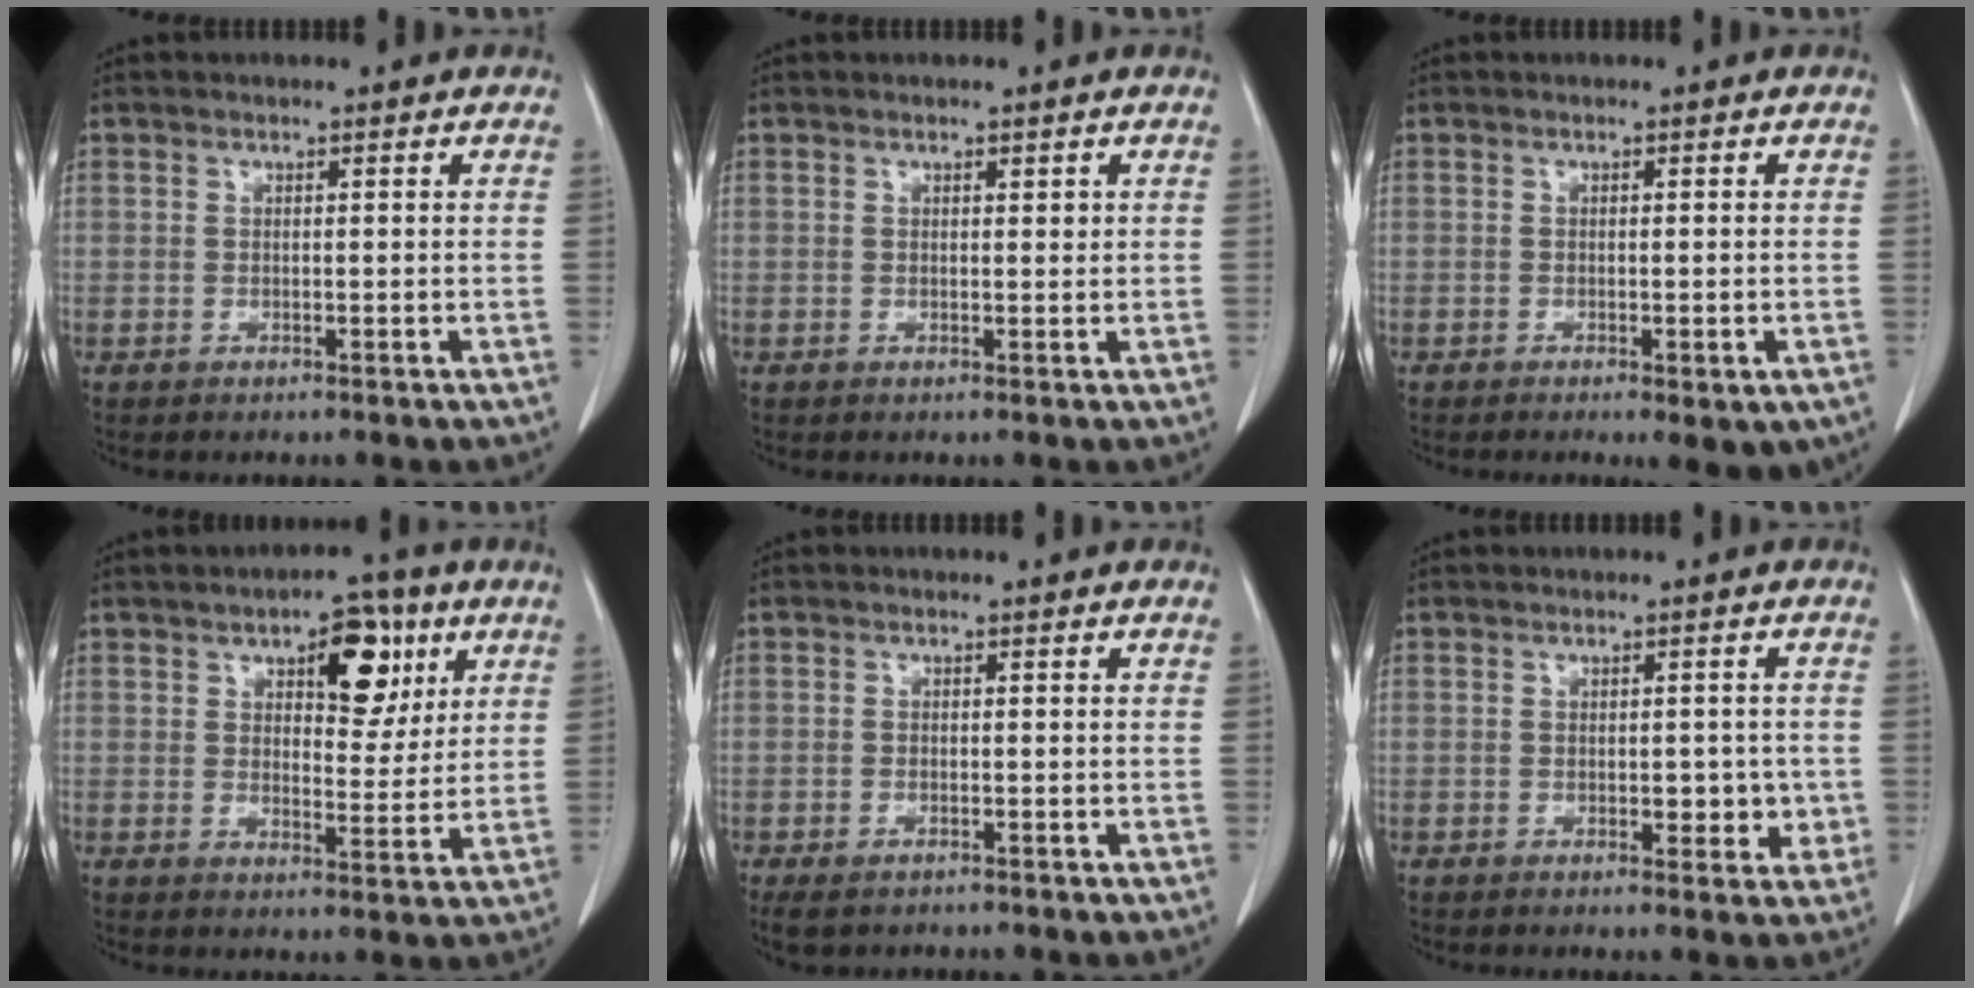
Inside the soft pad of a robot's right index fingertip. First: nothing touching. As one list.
[{"total": 0.9, "force": [0.5, 0.3, 0.7], "torque": [-0.011, -0.001, 0.006]}, {"total": 4.6, "force": [-2.4, 1.2, 3.7], "torque": [-0.042, -0.010, -0.027]}, {"total": 8.8, "force": [4.2, 3.9, 6.7], "torque": [-0.087, 0.012, 0.060]}, {"total": 3.6, "force": [-2.7, 1.6, 1.8], "torque": [-0.034, -0.009, -0.037]}, {"total": 3.9, "force": [-0.7, 2.1, 3.2], "torque": [-0.029, 0.001, -0.005]}]